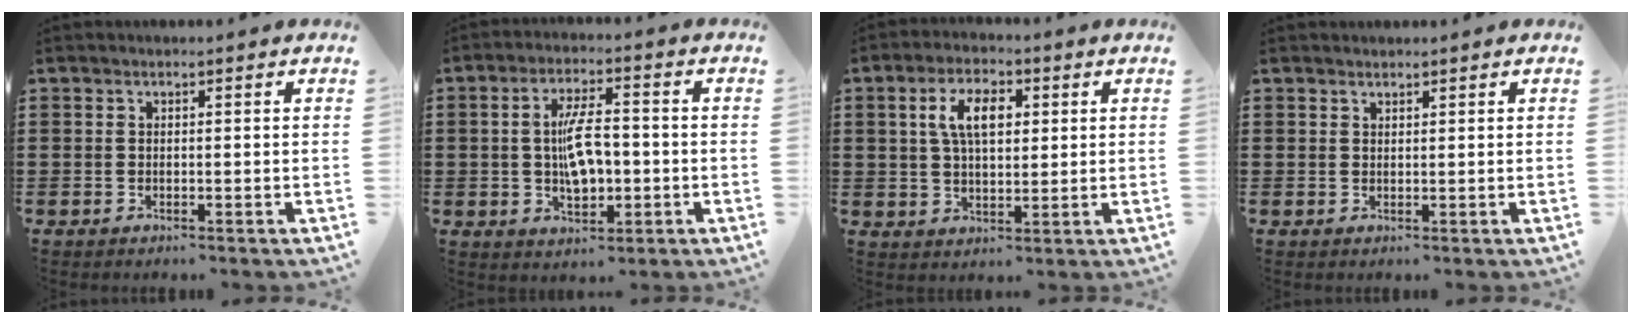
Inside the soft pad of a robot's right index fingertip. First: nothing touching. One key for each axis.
{"total": 7.1, "fx": -0.5, "fy": 3.2, "fz": 6.3, "tx": -0.106, "ty": 0.002, "tz": -0.013}
{"total": 6.5, "fx": 1.8, "fy": 3.4, "fz": 5.2, "tx": -0.106, "ty": 0.012, "tz": 0.026}
{"total": 0.9, "fx": 0.9, "fy": 0.3, "fz": -0.1, "tx": 0.001, "ty": 0.001, "tz": 0.018}